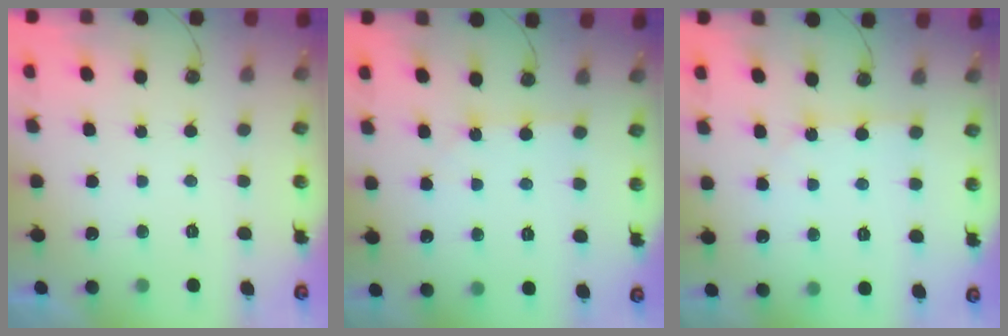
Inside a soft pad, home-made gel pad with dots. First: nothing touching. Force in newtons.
{"total": 2.8, "press": 2.8, "slide": 0.4}
{"total": 2.4, "press": 2.4, "slide": 0.3}